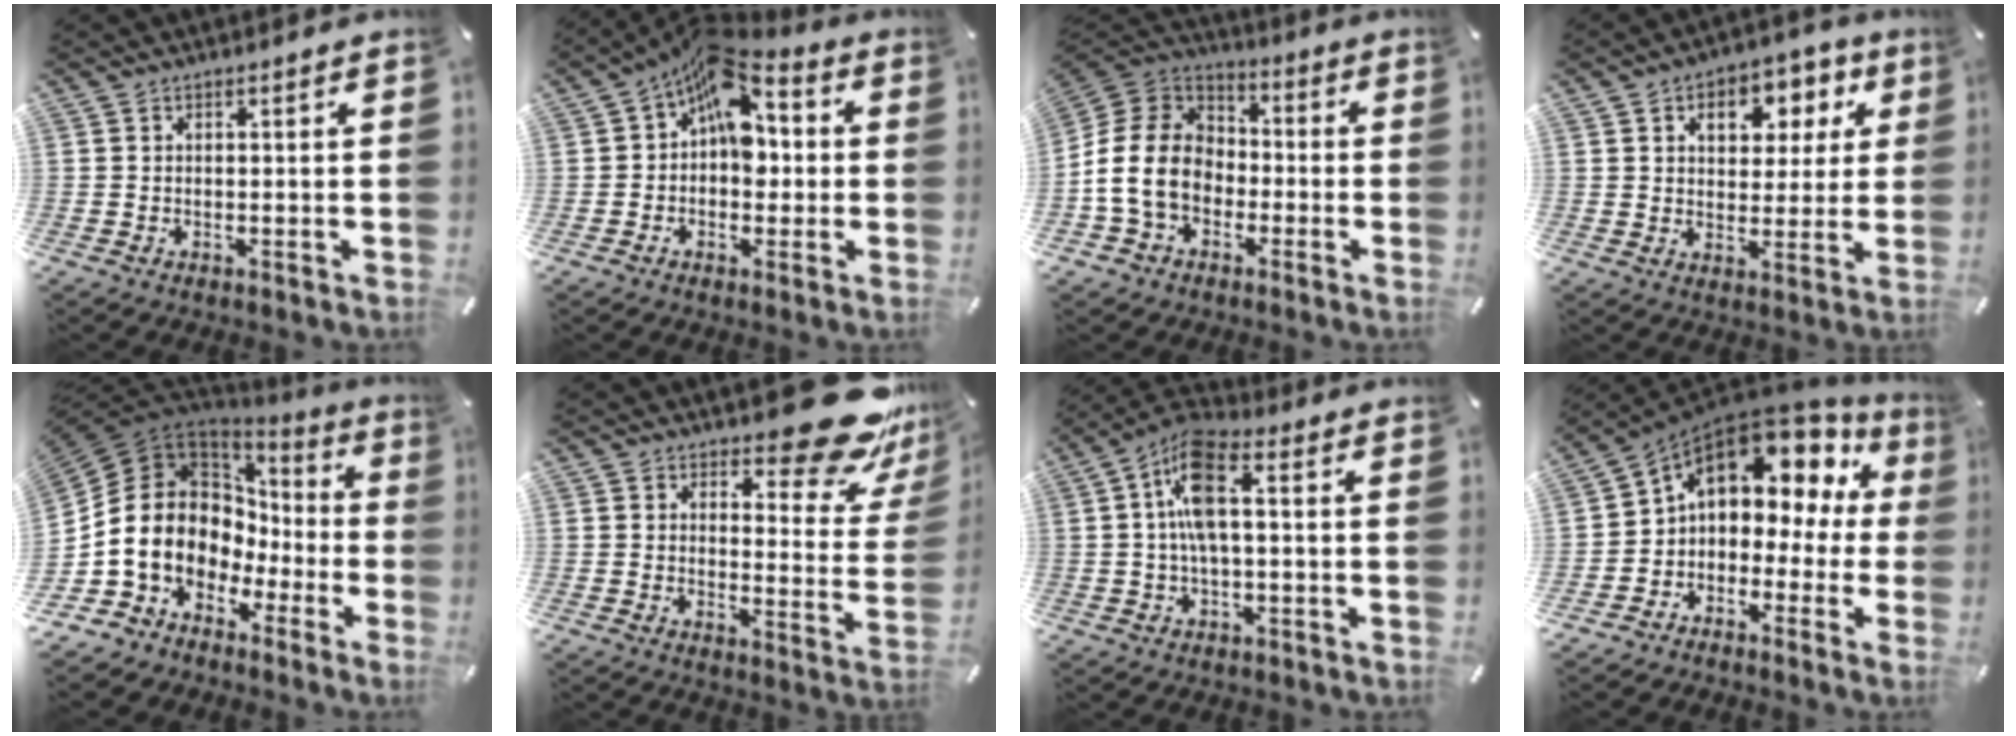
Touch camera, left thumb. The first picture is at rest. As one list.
[{"total": 11.9, "force": [3.5, 7.8, 8.3], "torque": [-0.114, -0.033, 0.063]}, {"total": 13.7, "force": [-3.4, 11.1, 7.2], "torque": [-0.178, 0.032, -0.064]}, {"total": 9.3, "force": [3.7, 7.1, 4.8], "torque": [-0.058, -0.011, 0.057]}, {"total": 13.1, "force": [-0.6, 11.4, 6.4], "torque": [-0.161, -0.030, -0.010]}, {"total": 17.5, "force": [12.5, 6.4, 10.4], "torque": [-0.127, -0.095, 0.210]}, {"total": 10.2, "force": [1.0, 4.2, 9.3], "torque": [-0.196, 0.003, 0.016]}, {"total": 10.0, "force": [5.0, 6.7, 5.4], "torque": [-0.097, -0.041, 0.085]}]